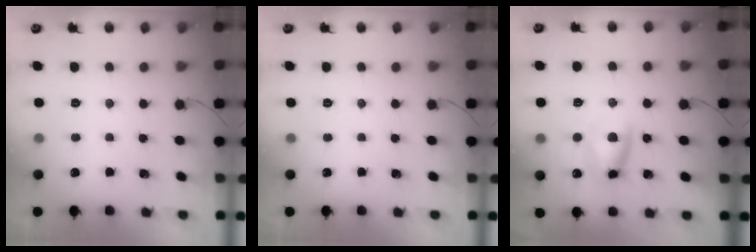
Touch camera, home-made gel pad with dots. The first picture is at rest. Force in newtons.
{"total": 0.0}
{"total": 9.8, "press": 9.6, "slide": 1.9}